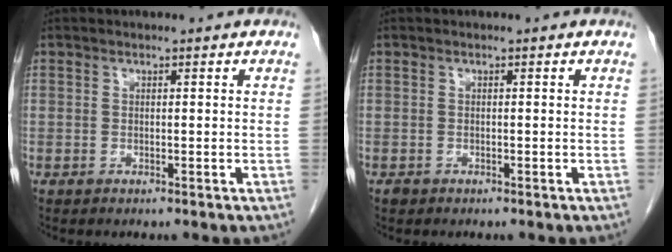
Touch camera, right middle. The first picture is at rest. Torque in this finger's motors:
{"motor_torque": [-0.18, 0.21, -0.03, 0.00]}